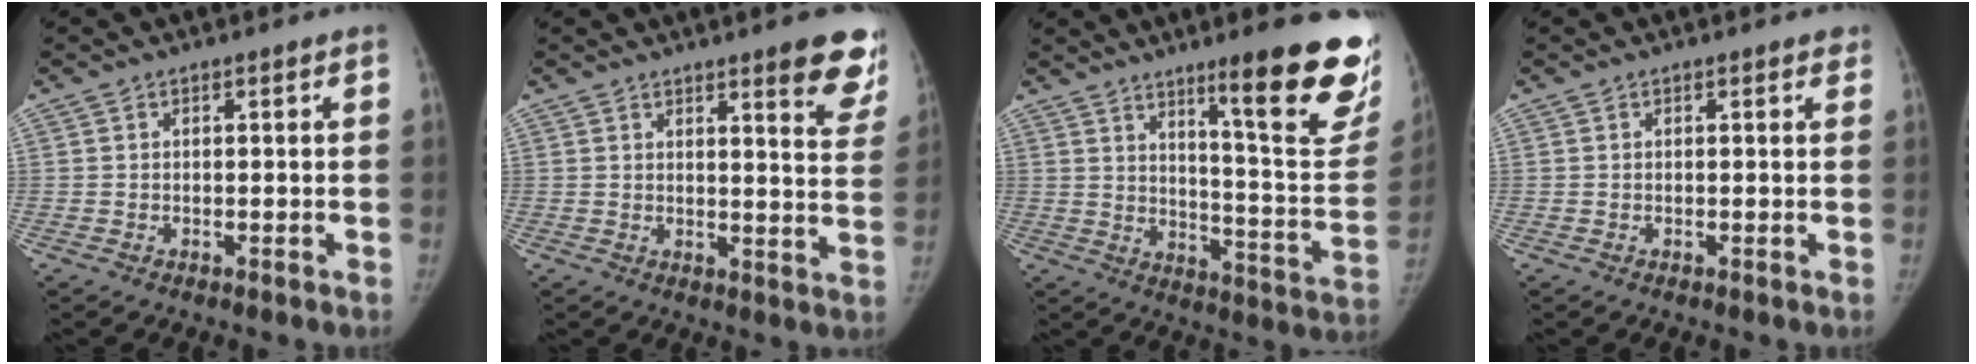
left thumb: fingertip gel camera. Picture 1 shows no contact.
{"total": 10.7, "force": [7.2, 2.4, 7.5], "torque": [-0.055, -0.040, 0.077]}
{"total": 22.1, "force": [13.7, 3.3, 17.1], "torque": [-0.190, -0.087, 0.200]}
{"total": 0.9, "force": [0.6, 0.4, 0.5], "torque": [-0.003, -0.002, 0.003]}